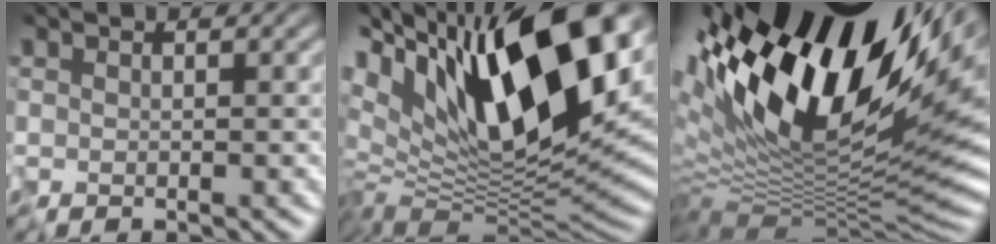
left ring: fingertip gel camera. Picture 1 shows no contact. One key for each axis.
{"total": 18.5, "fx": 4.0, "fy": 8.9, "fz": 15.7, "tx": -0.271, "ty": 0.011, "tz": 0.053}
{"total": 19.0, "fx": 7.6, "fy": 7.9, "fz": 15.6, "tx": -0.271, "ty": 0.016, "tz": 0.130}